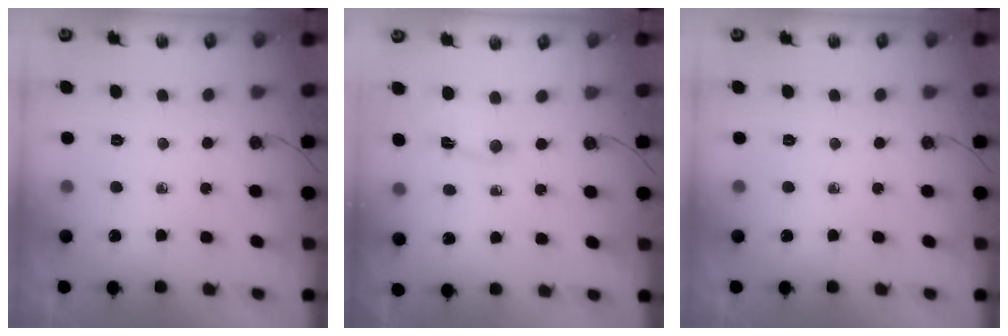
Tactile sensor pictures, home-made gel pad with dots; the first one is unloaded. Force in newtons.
{"total": 2.8, "press": 1.9, "slide": 2.1}
{"total": 0.0}